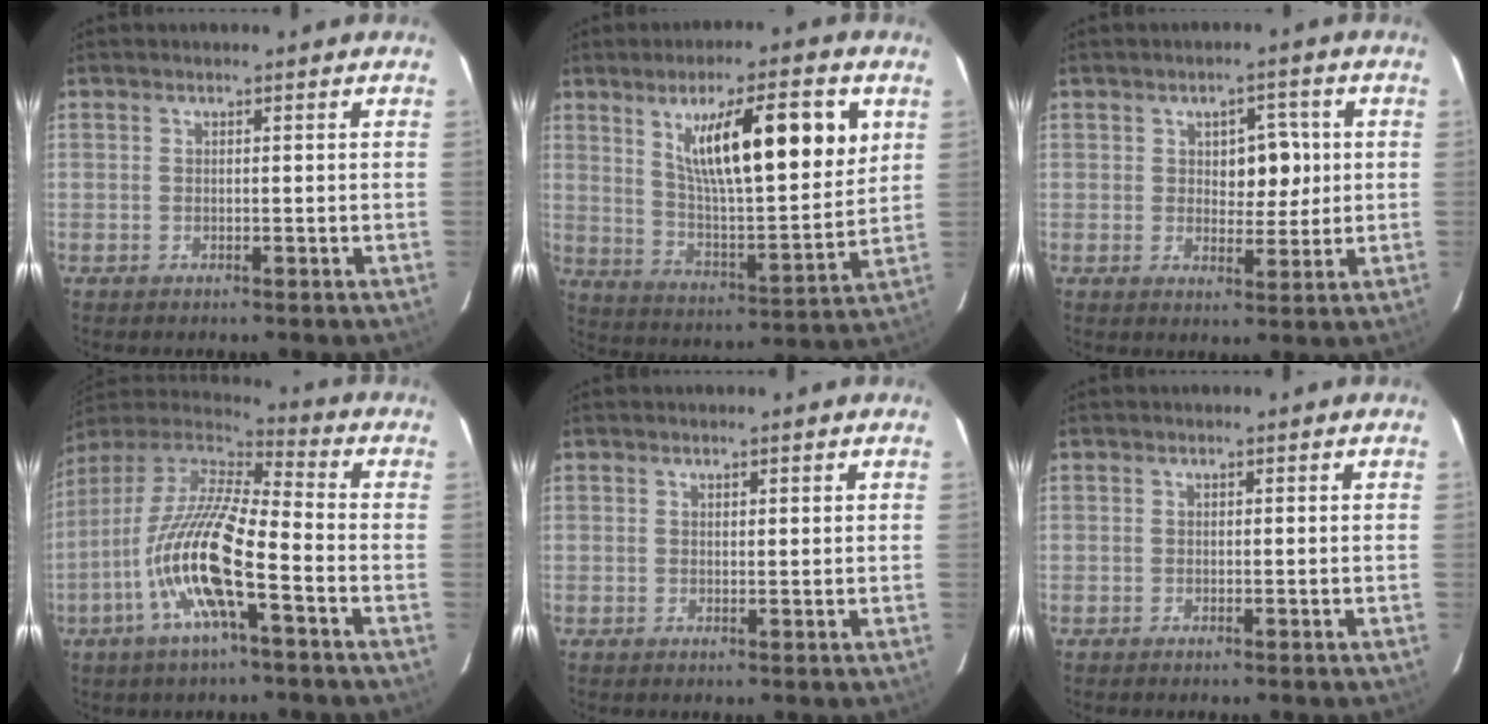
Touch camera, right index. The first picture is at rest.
{"total": 18.2, "force": [7.1, 3.2, 16.5], "torque": [-0.260, 0.001, 0.119]}
{"total": 5.4, "force": [1.0, 3.2, 4.3], "torque": [-0.051, 0.009, 0.020]}
{"total": 16.6, "force": [-5.6, 2.5, 15.4], "torque": [-0.316, -0.003, -0.110]}
{"total": 0.9, "force": [0.6, 0.2, 0.6], "torque": [-0.013, 0.002, 0.010]}
{"total": 0.0}